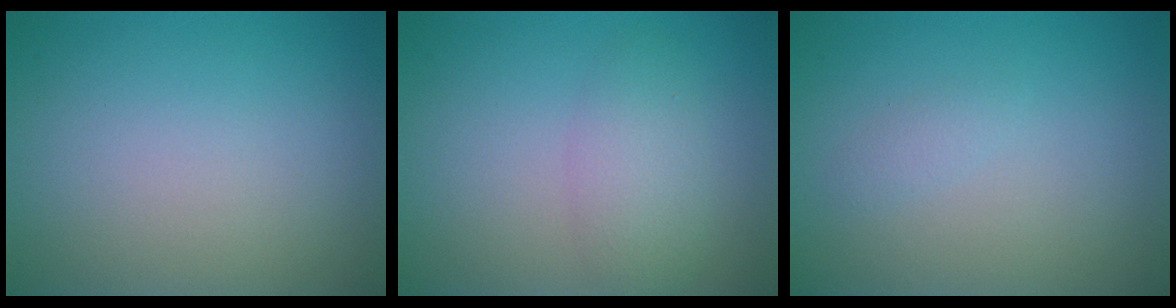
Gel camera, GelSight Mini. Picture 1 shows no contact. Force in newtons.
{"total": 2.8, "press": 2.8, "slide": 0.2}
{"total": 0.7, "press": 0.7, "slide": 0.0}